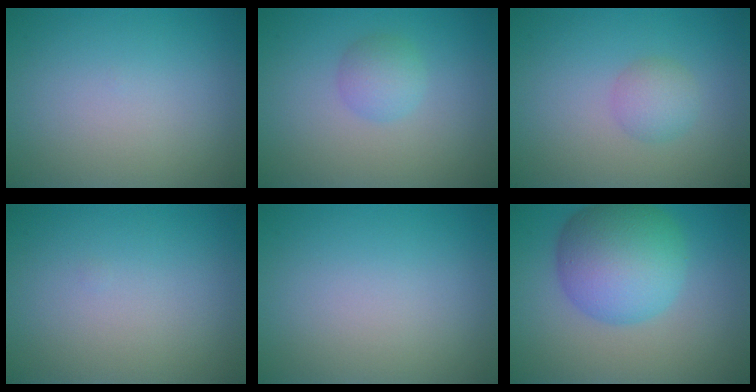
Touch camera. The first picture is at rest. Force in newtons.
{"total": 2.1, "press": 2.1, "slide": 0.0}
{"total": 2.0, "press": 2.0, "slide": 0.2}
{"total": 0.0}
{"total": 0.0}
{"total": 8.5, "press": 8.5, "slide": 0.2}